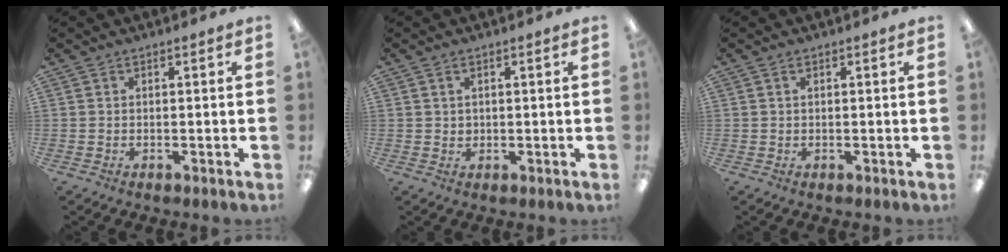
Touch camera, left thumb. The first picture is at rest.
{"total": 1.6, "force": [0.8, 1.2, 0.7], "torque": [-0.008, 0.000, 0.012]}
{"total": 0.8, "force": [0.3, 0.4, 0.6], "torque": [-0.013, 0.005, 0.004]}